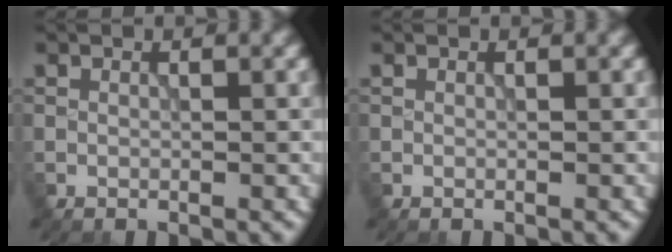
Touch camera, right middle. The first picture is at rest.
{"total": 0.0}